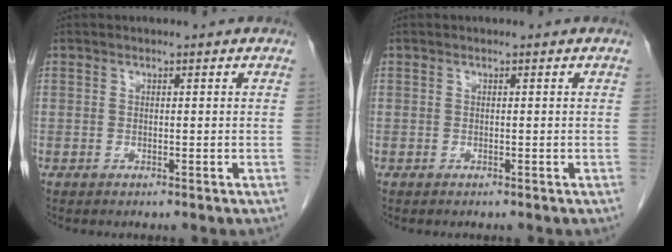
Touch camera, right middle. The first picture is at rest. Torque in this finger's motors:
{"motor_torque": [-0.26, 0.08, 0.09, 0.01]}